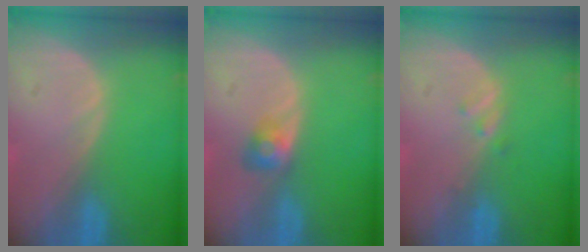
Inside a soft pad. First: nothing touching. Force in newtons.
{"total": 2.9, "press": 2.5, "slide": 1.4}
{"total": 1.1, "press": 1.1, "slide": 0.1}